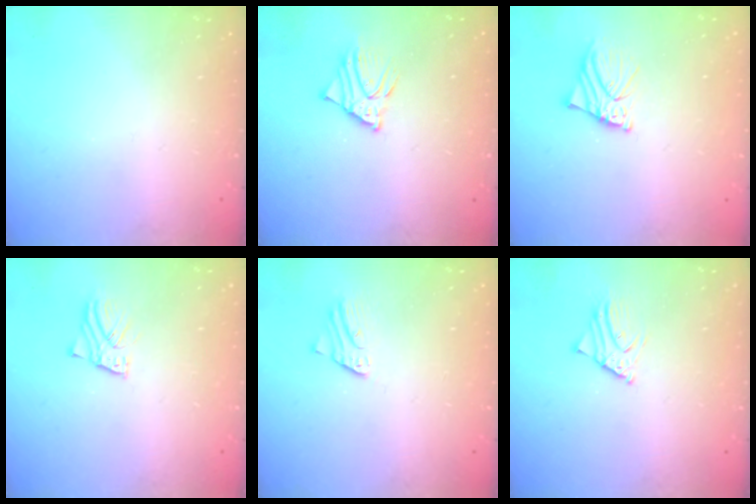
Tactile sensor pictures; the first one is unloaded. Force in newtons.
{"total": 5.3, "press": 5.3, "slide": 0.6}
{"total": 5.8, "press": 5.8, "slide": 0.7}
{"total": 2.7, "press": 2.7, "slide": 0.1}
{"total": 1.9, "press": 1.9, "slide": 0.1}
{"total": 3.4, "press": 3.4, "slide": 0.2}